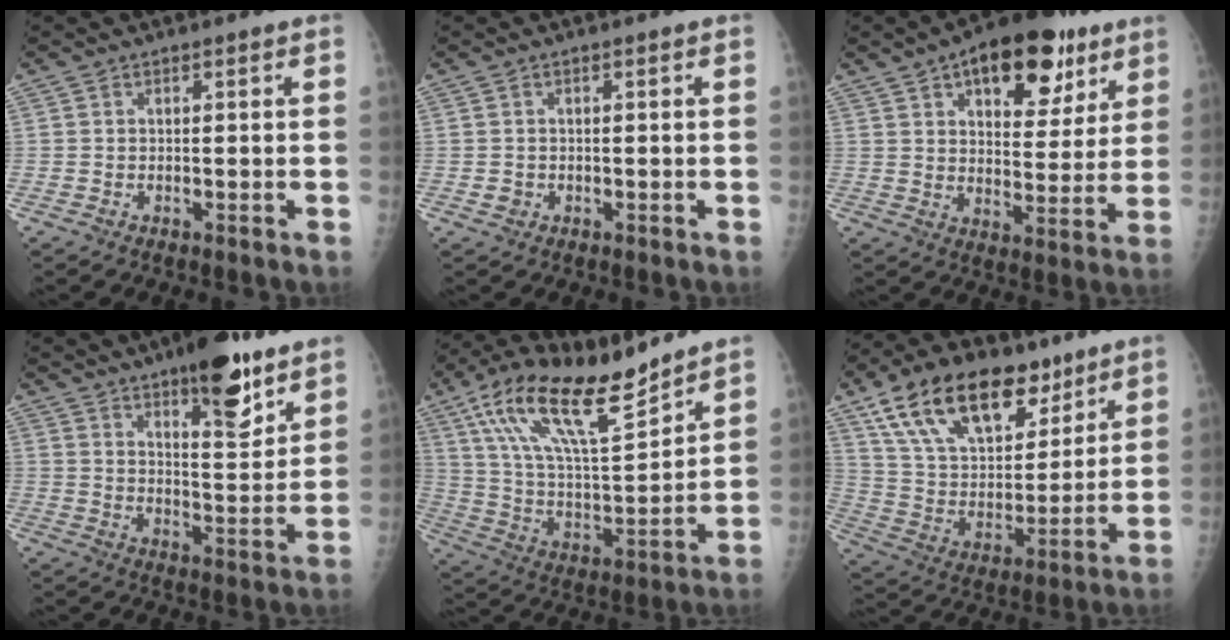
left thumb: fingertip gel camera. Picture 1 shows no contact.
{"total": 1.4, "force": [-0.3, 1.2, 0.4], "torque": [-0.002, 0.003, -0.002]}
{"total": 18.6, "force": [9.7, 9.2, 12.8], "torque": [-0.135, -0.027, 0.141]}
{"total": 14.8, "force": [9.5, 4.8, 10.3], "torque": [-0.117, -0.060, 0.143]}
{"total": 20.4, "force": [14.0, 6.0, 13.6], "torque": [-0.219, -0.055, 0.257]}
{"total": 23.0, "force": [14.1, 12.2, 13.5], "torque": [-0.199, -0.034, 0.254]}